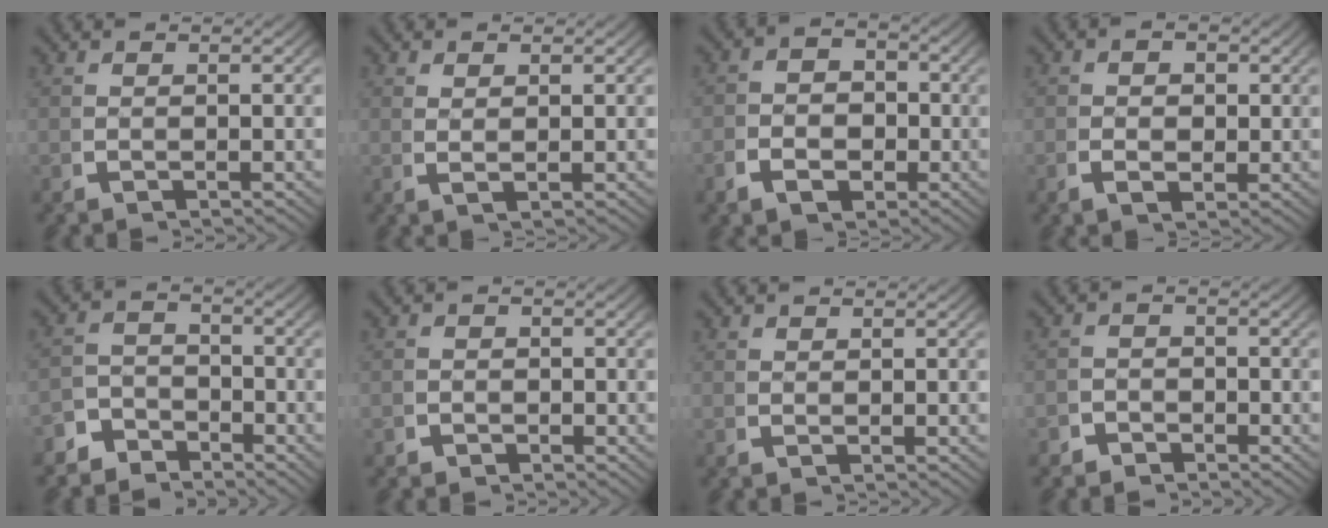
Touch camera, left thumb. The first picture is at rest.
{"total": 1.1, "force": [0.8, -0.1, 0.8], "torque": [-0.022, -0.005, 0.021]}
{"total": 4.2, "force": [-0.8, 3.3, 2.5], "torque": [-0.038, -0.010, -0.013]}
{"total": 2.4, "force": [-0.1, 1.7, 1.7], "torque": [-0.029, -0.010, 0.003]}
{"total": 4.0, "force": [-3.3, 2.2, 0.6], "torque": [0.006, -0.016, -0.058]}
{"total": 1.1, "force": [-0.8, 0.7, 0.0], "torque": [0.005, -0.008, -0.016]}
{"total": 0.5, "force": [0.5, -0.1, 0.0], "torque": [0.000, -0.002, 0.015]}
{"total": 2.1, "force": [-1.9, 1.0, 0.0], "torque": [0.006, -0.013, -0.033]}